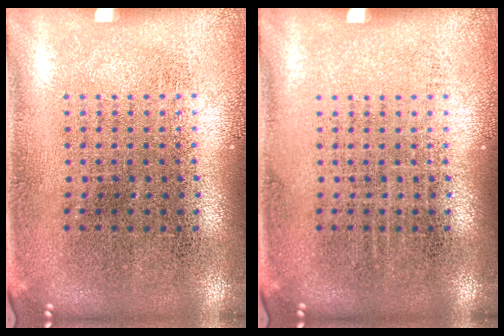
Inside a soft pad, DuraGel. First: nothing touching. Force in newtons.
{"total": 0.0}